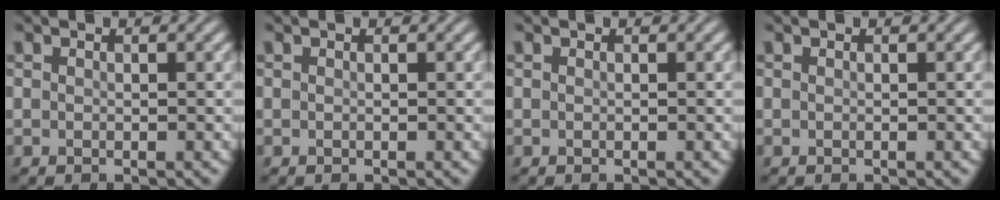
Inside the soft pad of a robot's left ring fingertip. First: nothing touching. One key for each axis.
{"total": 0.0}
{"total": 0.0}
{"total": 0.0}